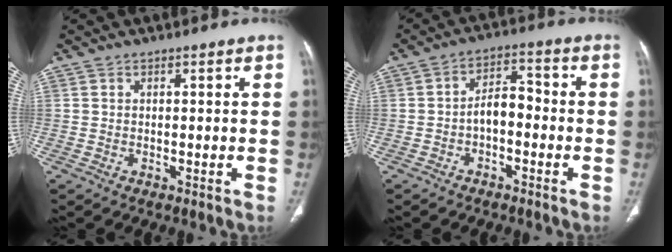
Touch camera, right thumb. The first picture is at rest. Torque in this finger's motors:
{"motor_torque": [0.86, 1.35, 0.87, -0.41, 0.02]}